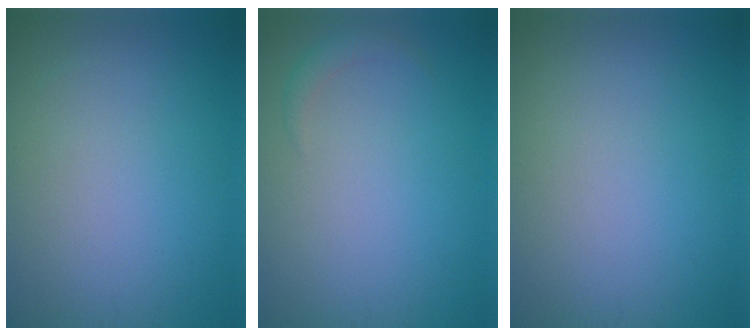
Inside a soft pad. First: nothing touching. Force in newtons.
{"total": 1.2, "press": 1.2, "slide": 0.2}
{"total": 0.0}